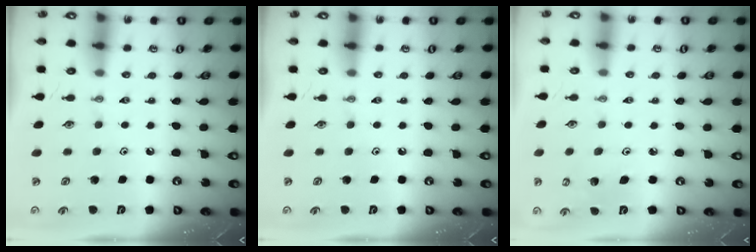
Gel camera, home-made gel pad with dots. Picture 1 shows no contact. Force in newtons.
{"total": 0.0}
{"total": 4.7, "press": 4.3, "slide": 1.7}